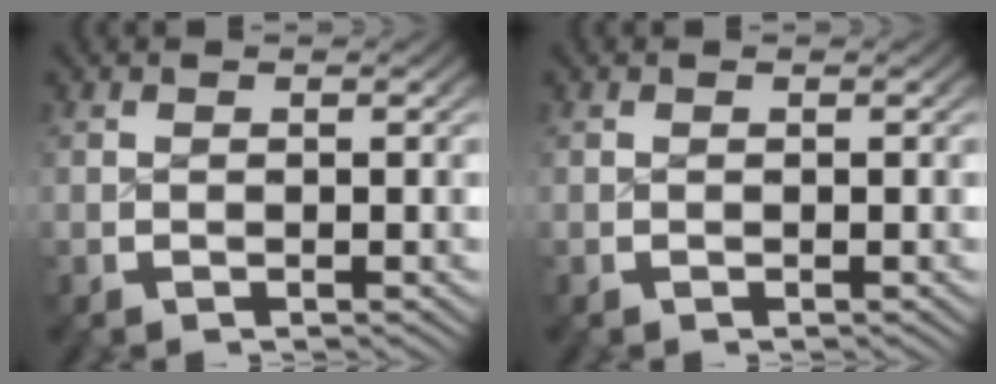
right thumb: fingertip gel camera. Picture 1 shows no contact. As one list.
[{"total": 0.0}]